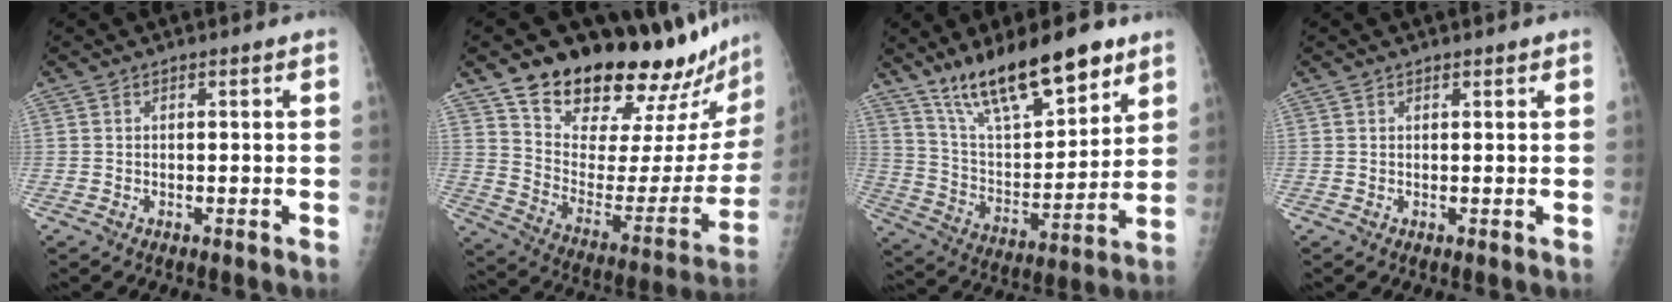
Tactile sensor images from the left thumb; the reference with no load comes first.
{"total": 28.0, "force": [23.1, 7.9, 13.8], "torque": [-0.177, -0.143, 0.332]}
{"total": 20.2, "force": [14.1, 6.6, 12.9], "torque": [-0.180, -0.069, 0.250]}
{"total": 0.6, "force": [0.5, 0.3, 0.2], "torque": [0.001, -0.004, 0.006]}